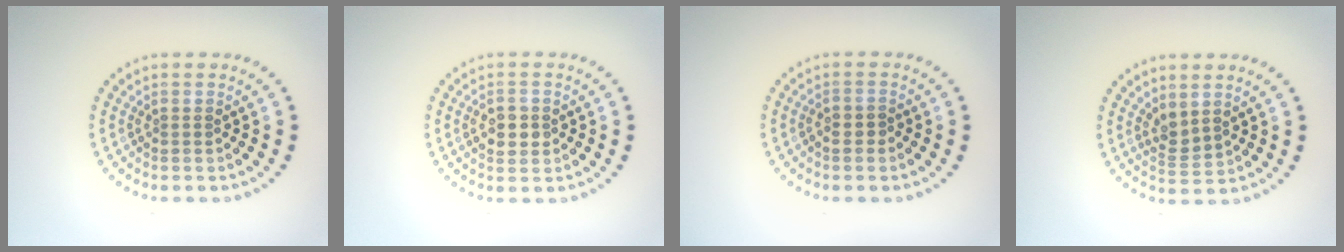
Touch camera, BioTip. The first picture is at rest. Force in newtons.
{"total": 2.8, "press": 2.8, "slide": 0.2}
{"total": 0.9, "press": 0.8, "slide": 0.4}
{"total": 1.9, "press": 1.6, "slide": 1.1}